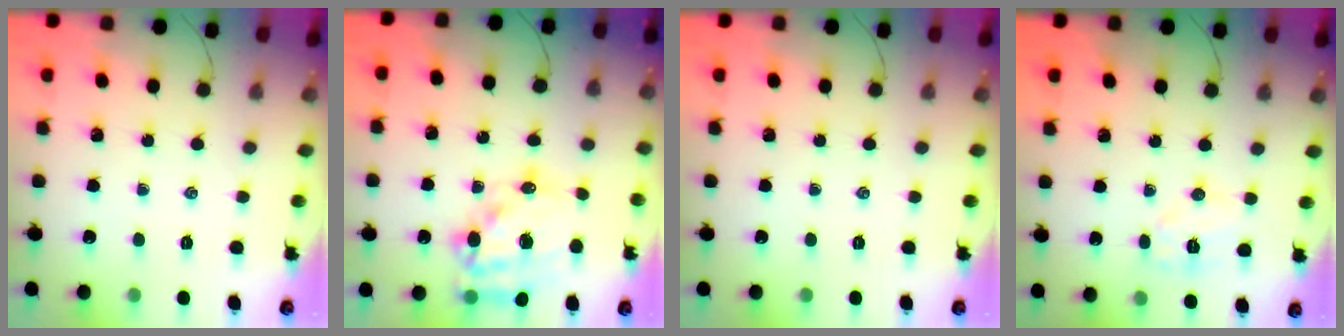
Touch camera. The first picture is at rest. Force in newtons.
{"total": 16.9, "press": 16.5, "slide": 3.5}
{"total": 0.0}
{"total": 6.7, "press": 6.6, "slide": 0.9}